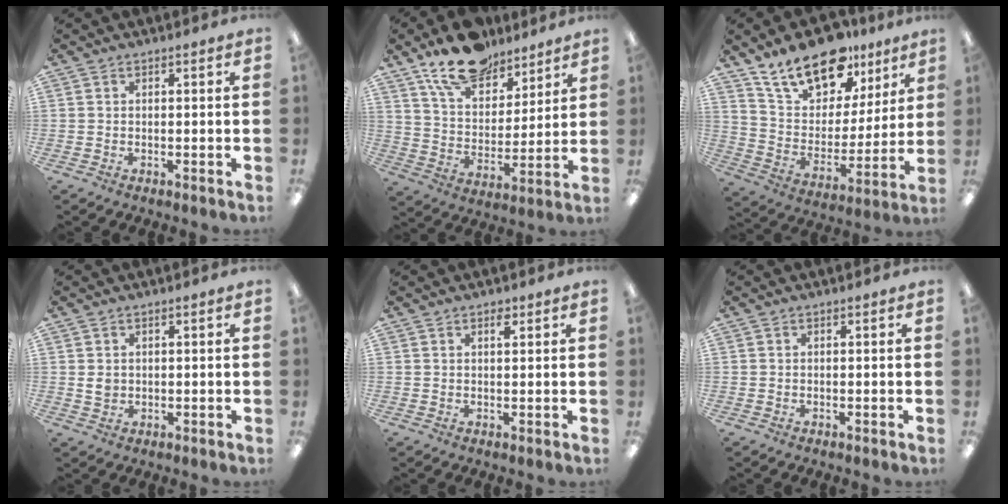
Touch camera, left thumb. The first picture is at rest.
{"total": 15.2, "force": [11.8, 7.3, 6.2], "torque": [-0.099, -0.069, 0.215]}
{"total": 19.0, "force": [14.3, 9.6, 8.0], "torque": [-0.154, -0.085, 0.259]}
{"total": 2.3, "force": [0.4, 1.9, 1.3], "torque": [-0.017, 0.001, 0.005]}
{"total": 1.7, "force": [1.2, 0.6, 1.0], "torque": [-0.006, -0.006, 0.017]}
{"total": 0.0}